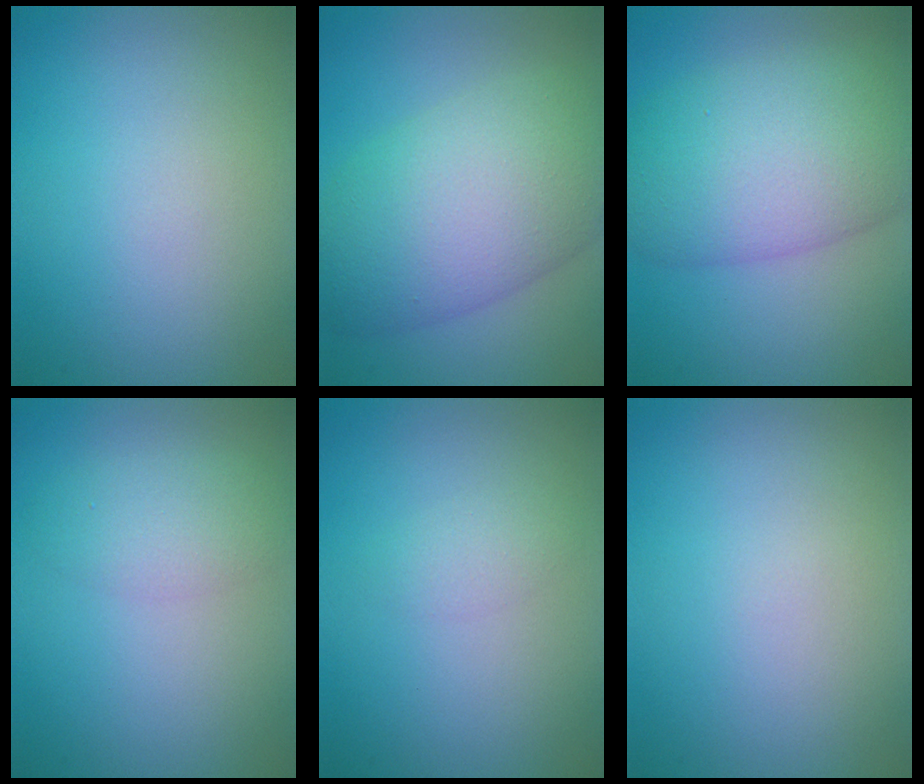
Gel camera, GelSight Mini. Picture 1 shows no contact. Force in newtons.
{"total": 9.6, "press": 9.6, "slide": 0.4}
{"total": 9.5, "press": 9.5, "slide": 0.3}
{"total": 2.6, "press": 2.6, "slide": 0.2}
{"total": 1.1, "press": 1.1, "slide": 0.1}
{"total": 0.0}